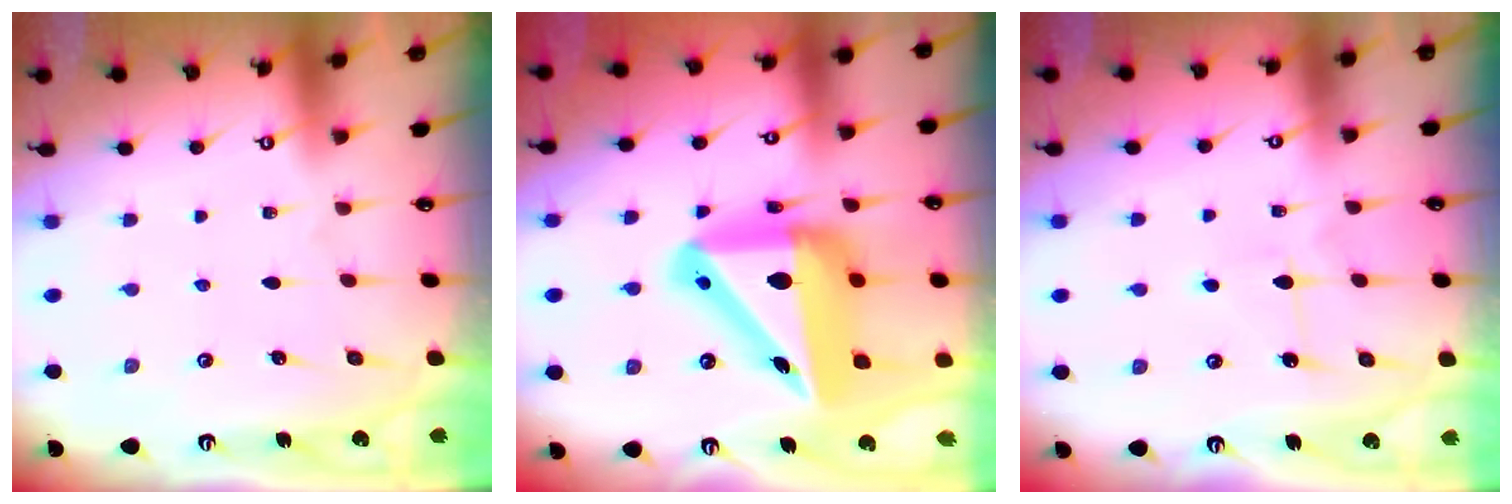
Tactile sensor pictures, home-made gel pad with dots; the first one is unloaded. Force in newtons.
{"total": 21.8, "press": 21.5, "slide": 3.5}
{"total": 5.6, "press": 5.5, "slide": 0.8}